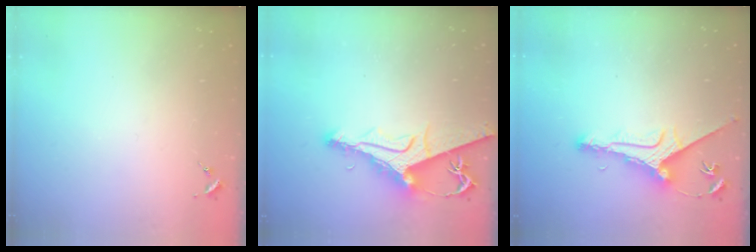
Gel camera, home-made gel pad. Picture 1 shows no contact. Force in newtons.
{"total": 11.6, "press": 11.6, "slide": 1.2}
{"total": 10.3, "press": 10.3, "slide": 1.0}